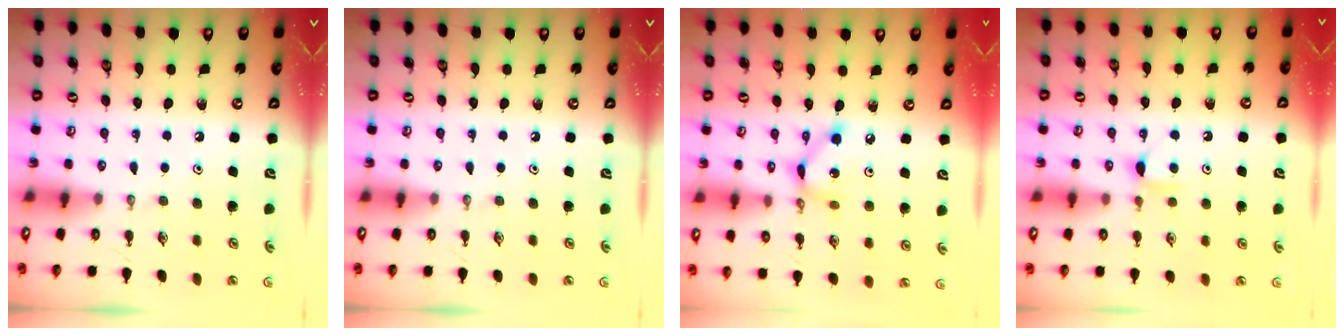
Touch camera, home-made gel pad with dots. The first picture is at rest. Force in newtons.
{"total": 0.0}
{"total": 8.5, "press": 8.5, "slide": 0.5}
{"total": 6.1, "press": 6.1, "slide": 0.6}